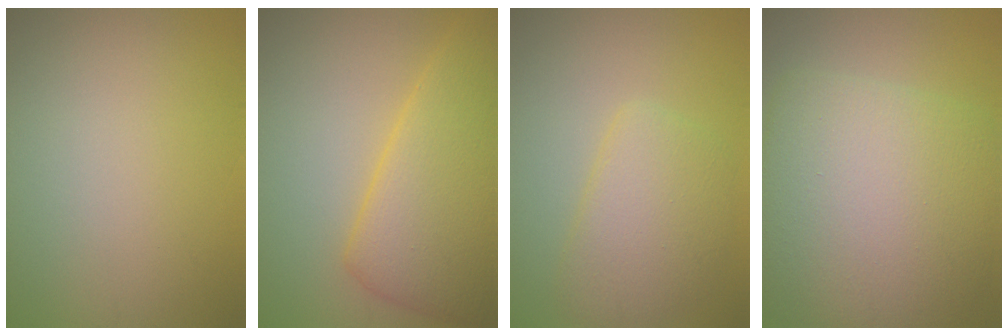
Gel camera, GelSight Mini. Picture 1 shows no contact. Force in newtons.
{"total": 7.5, "press": 7.5, "slide": 0.3}
{"total": 3.9, "press": 3.9, "slide": 0.4}
{"total": 11.8, "press": 11.8, "slide": 0.3}